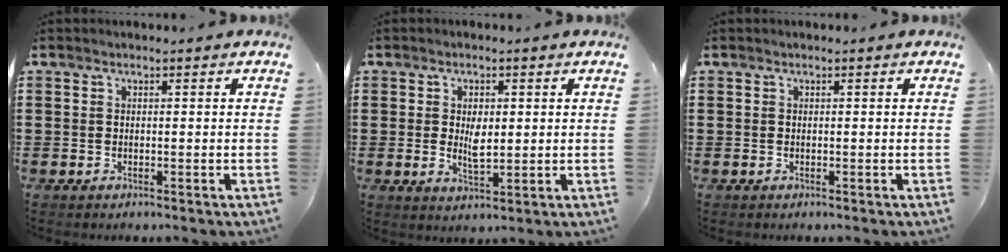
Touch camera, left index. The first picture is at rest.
{"total": 3.7, "force": [0.4, 1.8, 3.2], "torque": [-0.058, 0.002, 0.005]}
{"total": 0.0}